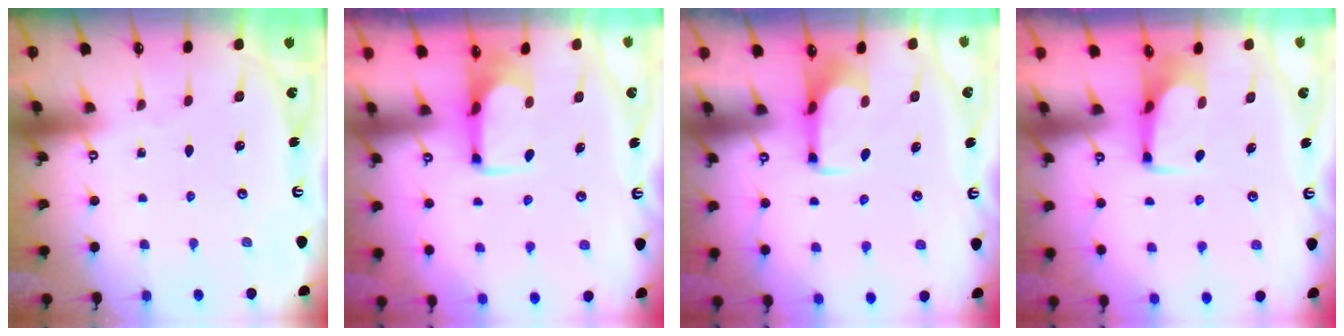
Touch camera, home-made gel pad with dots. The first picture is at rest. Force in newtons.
{"total": 4.2, "press": 4.2, "slide": 0.5}
{"total": 1.6, "press": 1.5, "slide": 0.6}
{"total": 4.0, "press": 4.0, "slide": 0.4}